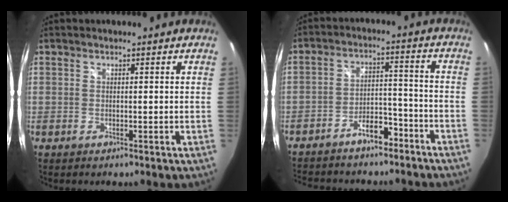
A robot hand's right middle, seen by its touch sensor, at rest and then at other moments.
{"total": 11.0, "force": [-8.9, 4.4, 4.6], "torque": [-0.096, 0.036, -0.127]}